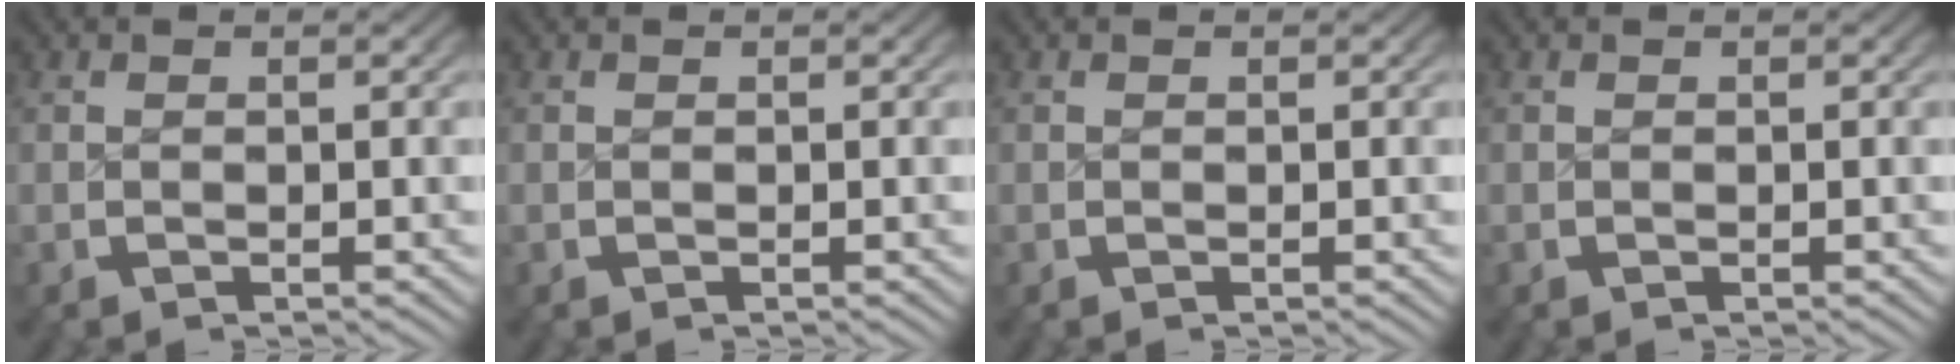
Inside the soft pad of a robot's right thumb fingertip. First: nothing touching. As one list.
[{"total": 0.0}, {"total": 0.0}, {"total": 0.0}]